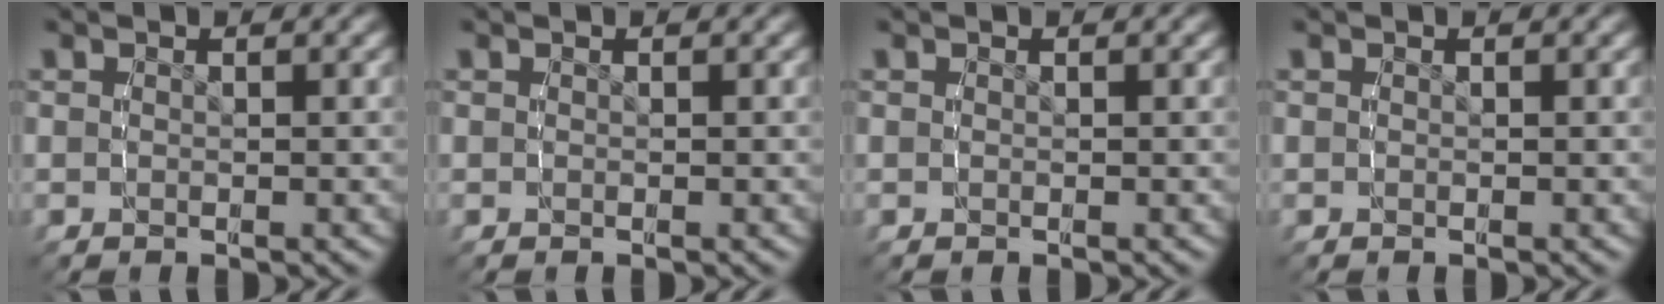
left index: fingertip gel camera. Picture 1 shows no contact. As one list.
[{"total": 0.0}, {"total": 0.0}, {"total": 0.0}]